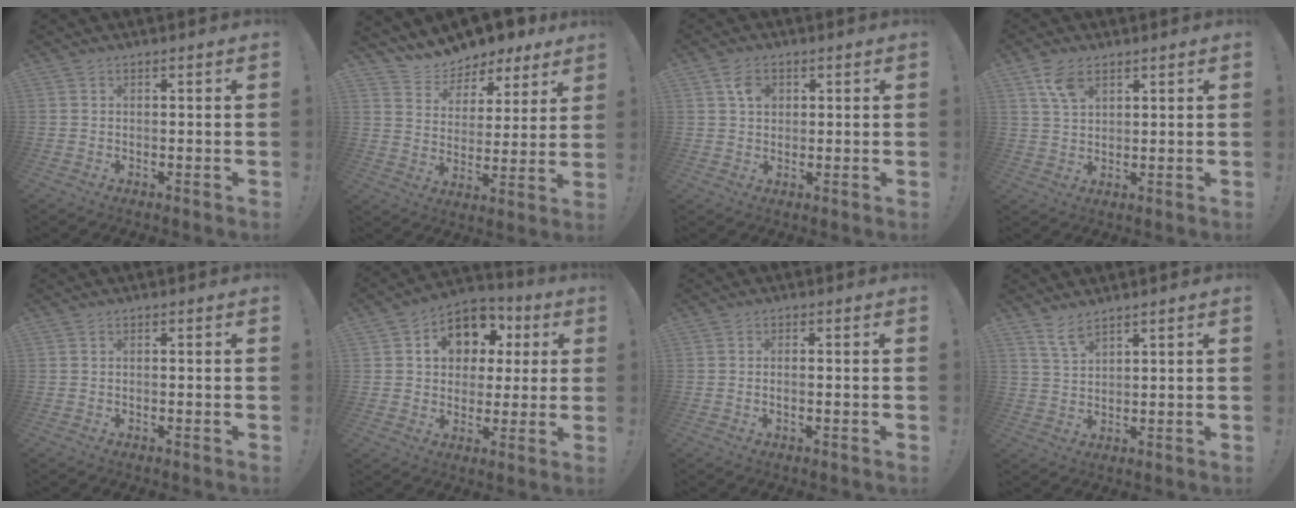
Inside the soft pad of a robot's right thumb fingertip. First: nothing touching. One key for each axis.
{"total": 9.9, "fx": 9.2, "fy": 3.3, "fz": 1.0, "tx": -0.037, "ty": -0.083, "tz": 0.169}
{"total": 8.6, "fx": 2.1, "fy": 7.1, "fz": 4.4, "tx": -0.067, "ty": 0.010, "tz": 0.043}
{"total": 6.5, "fx": 3.7, "fy": 3.2, "fz": 4.2, "tx": -0.076, "ty": -0.013, "tz": 0.069}
{"total": 0.0}
{"total": 12.6, "fx": 3.9, "fy": 10.2, "fz": 6.2, "tx": -0.091, "ty": -0.015, "tz": 0.077}
{"total": 1.3, "fx": -0.1, "fy": 0.2, "fz": 1.3, "tx": -0.016, "ty": -0.001, "tz": -0.004}
{"total": 4.9, "fx": 3.8, "fy": 1.2, "fz": 2.8, "tx": -0.058, "ty": -0.018, "tz": 0.072}